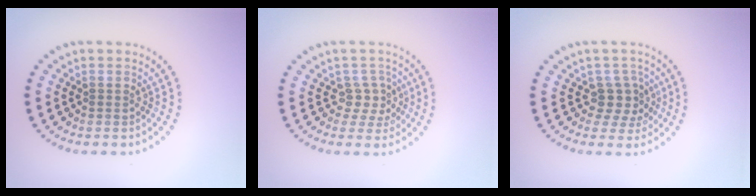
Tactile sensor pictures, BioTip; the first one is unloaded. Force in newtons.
{"total": 2.1, "press": 1.7, "slide": 1.3}
{"total": 2.5, "press": 2.0, "slide": 1.5}